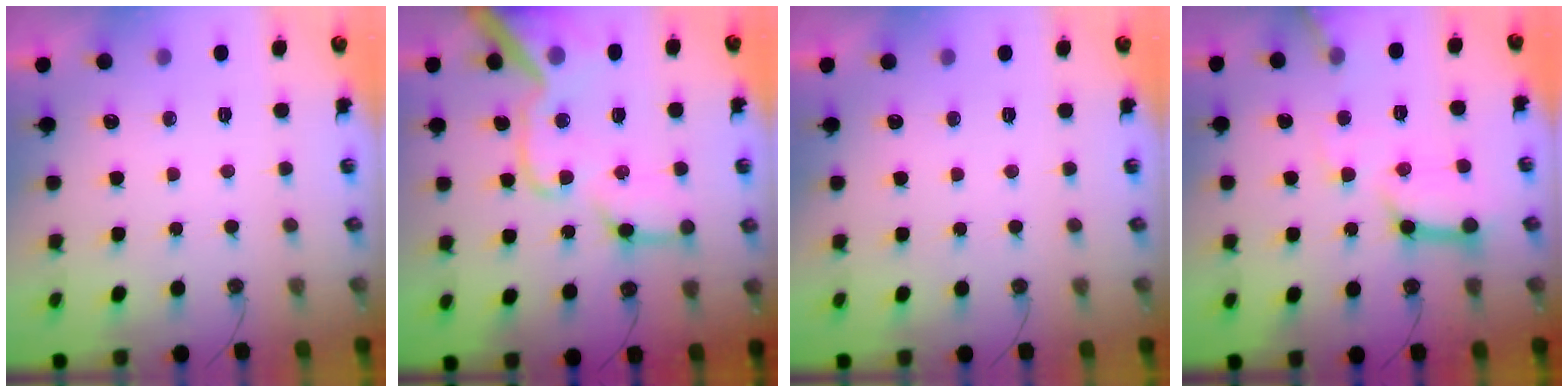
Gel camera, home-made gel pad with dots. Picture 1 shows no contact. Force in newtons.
{"total": 22.8, "press": 22.6, "slide": 3.0}
{"total": 0.0}
{"total": 12.1, "press": 12.1, "slide": 0.9}